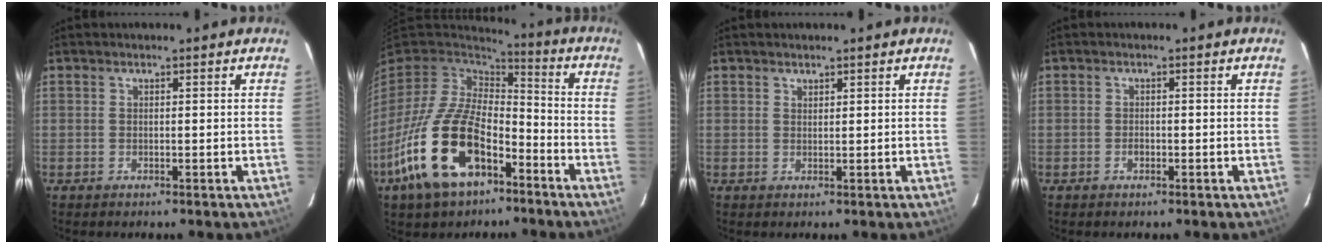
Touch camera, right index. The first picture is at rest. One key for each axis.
{"total": 20.6, "fx": -10.1, "fy": 11.2, "fz": 14.0, "tx": -0.308, "ty": -0.016, "tz": -0.180}
{"total": 0.8, "fx": 0.7, "fy": 0.4, "fz": 0.1, "tx": -0.001, "ty": 0.001, "tz": 0.014}
{"total": 1.0, "fx": -0.5, "fy": 0.8, "fz": 0.6, "tx": -0.008, "ty": 0.002, "tz": -0.007}